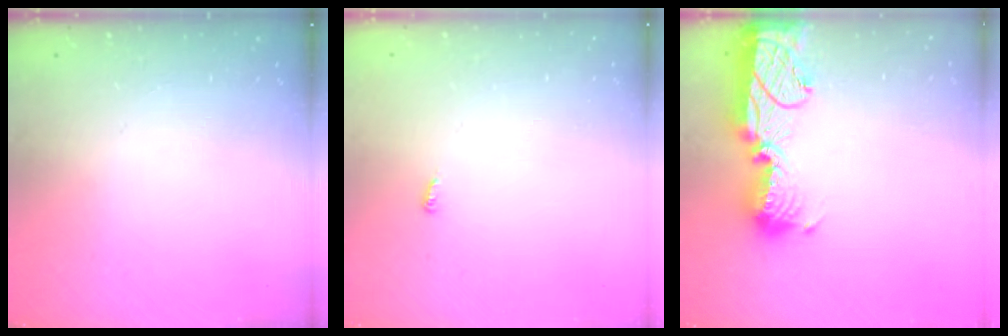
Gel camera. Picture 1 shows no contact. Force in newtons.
{"total": 2.9, "press": 2.9, "slide": 0.3}
{"total": 17.8, "press": 17.8, "slide": 1.2}